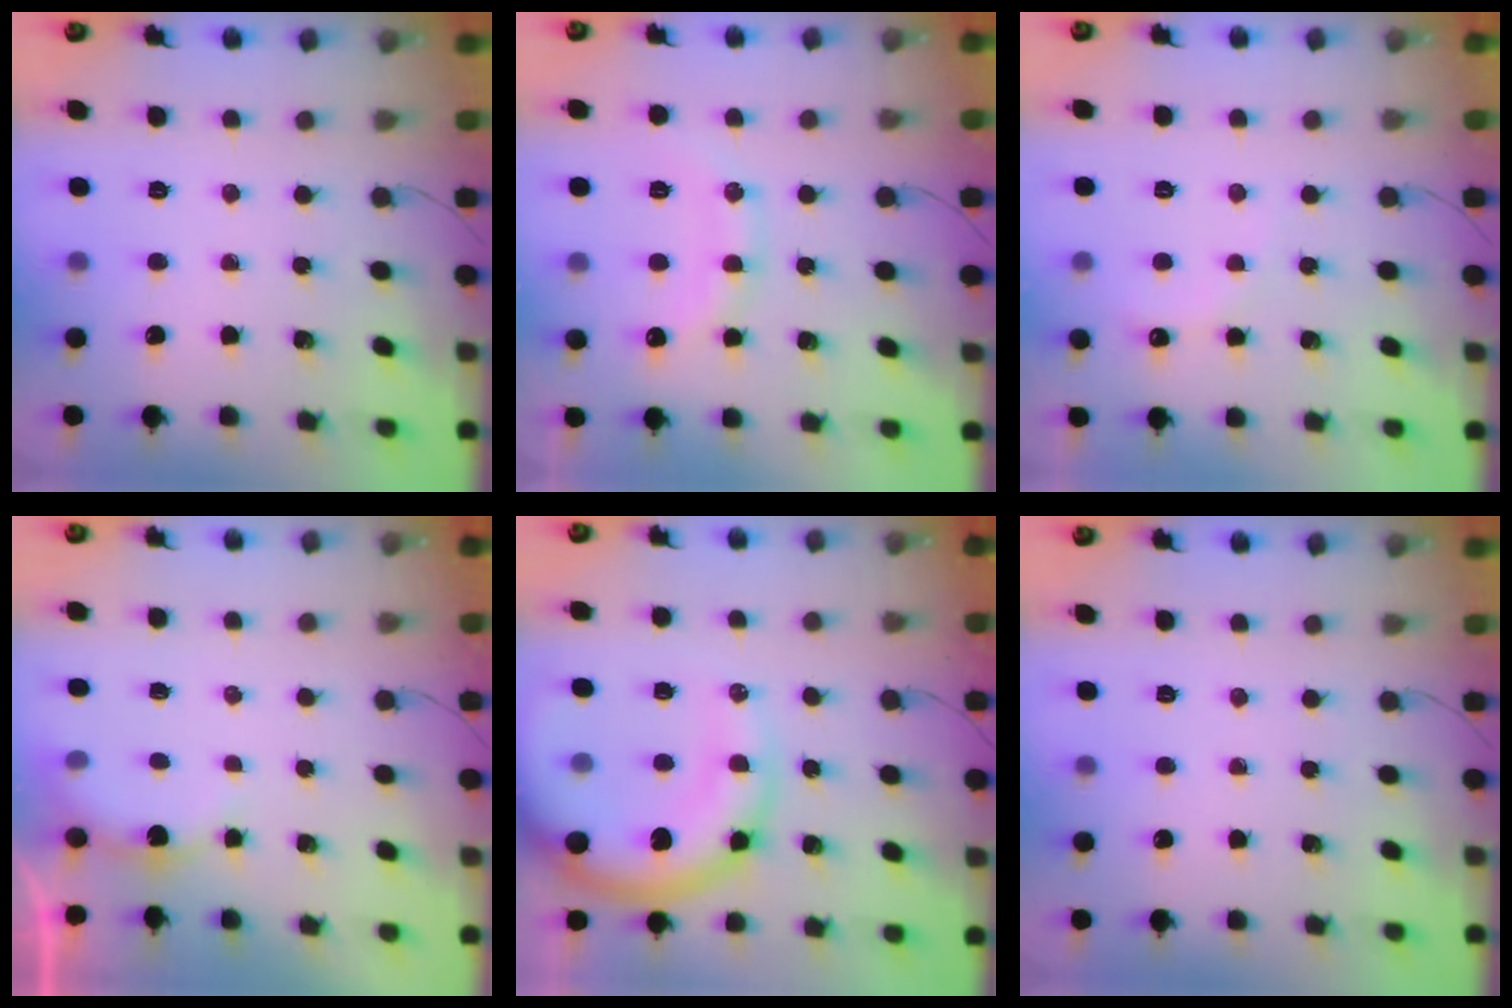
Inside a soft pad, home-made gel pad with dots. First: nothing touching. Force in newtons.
{"total": 12.6, "press": 12.6, "slide": 0.8}
{"total": 3.0, "press": 2.9, "slide": 0.8}
{"total": 4.5, "press": 4.4, "slide": 0.9}
{"total": 14.2, "press": 13.8, "slide": 3.5}
{"total": 0.0}